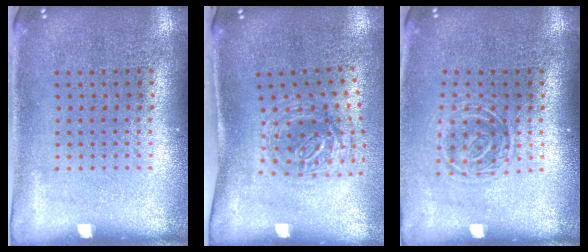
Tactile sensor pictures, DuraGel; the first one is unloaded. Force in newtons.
{"total": 1.2, "press": 1.1, "slide": 0.6}
{"total": 1.4, "press": 1.1, "slide": 0.9}